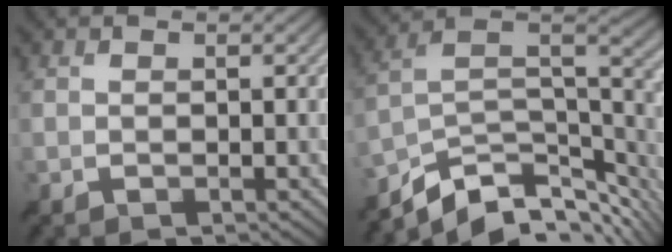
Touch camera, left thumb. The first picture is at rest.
{"total": 11.7, "force": [-7.7, 5.0, 7.3], "torque": [-0.155, -0.006, -0.122]}